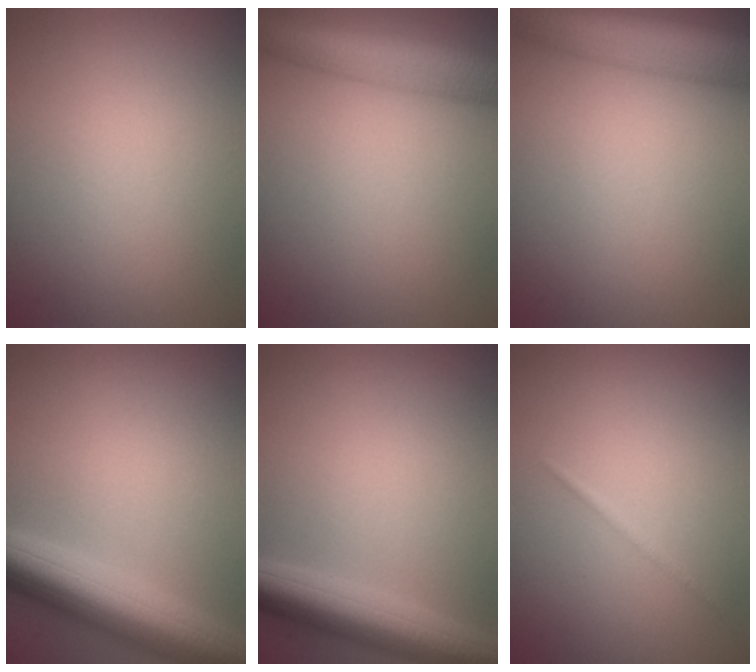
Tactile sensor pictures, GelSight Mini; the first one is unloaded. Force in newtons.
{"total": 6.0, "press": 6.0, "slide": 0.2}
{"total": 7.4, "press": 7.4, "slide": 0.4}
{"total": 8.5, "press": 8.5, "slide": 0.5}
{"total": 6.3, "press": 6.3, "slide": 0.3}
{"total": 0.6, "press": 0.6, "slide": 0.0}